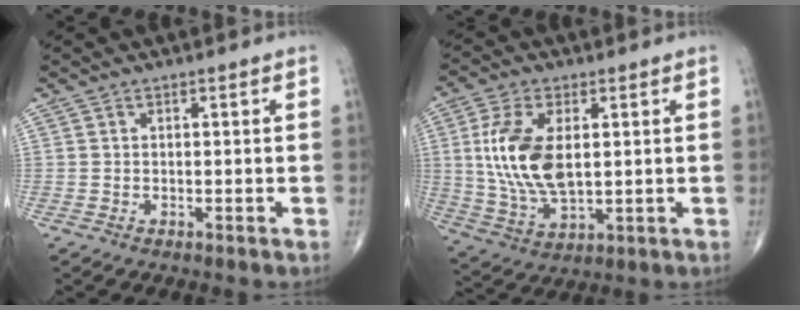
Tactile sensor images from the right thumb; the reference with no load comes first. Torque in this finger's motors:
{"motor_torque": [1.71, 2.27, 1.59, 0.32, 0.52]}